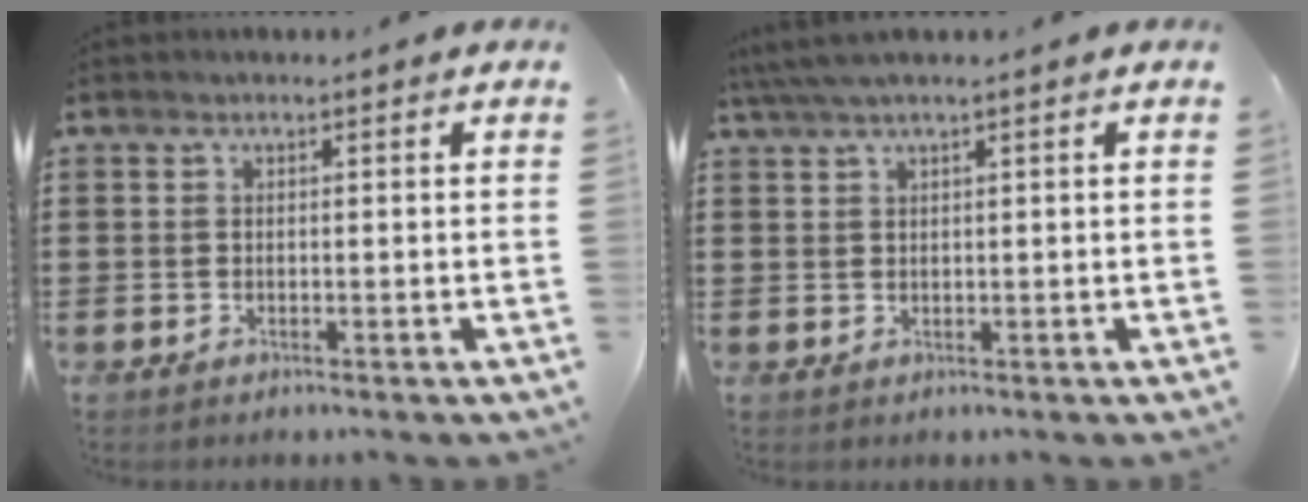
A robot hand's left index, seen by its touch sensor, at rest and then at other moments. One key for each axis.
{"total": 2.1, "fx": 1.1, "fy": 0.1, "fz": 1.8, "tx": -0.036, "ty": -0.001, "tz": 0.020}